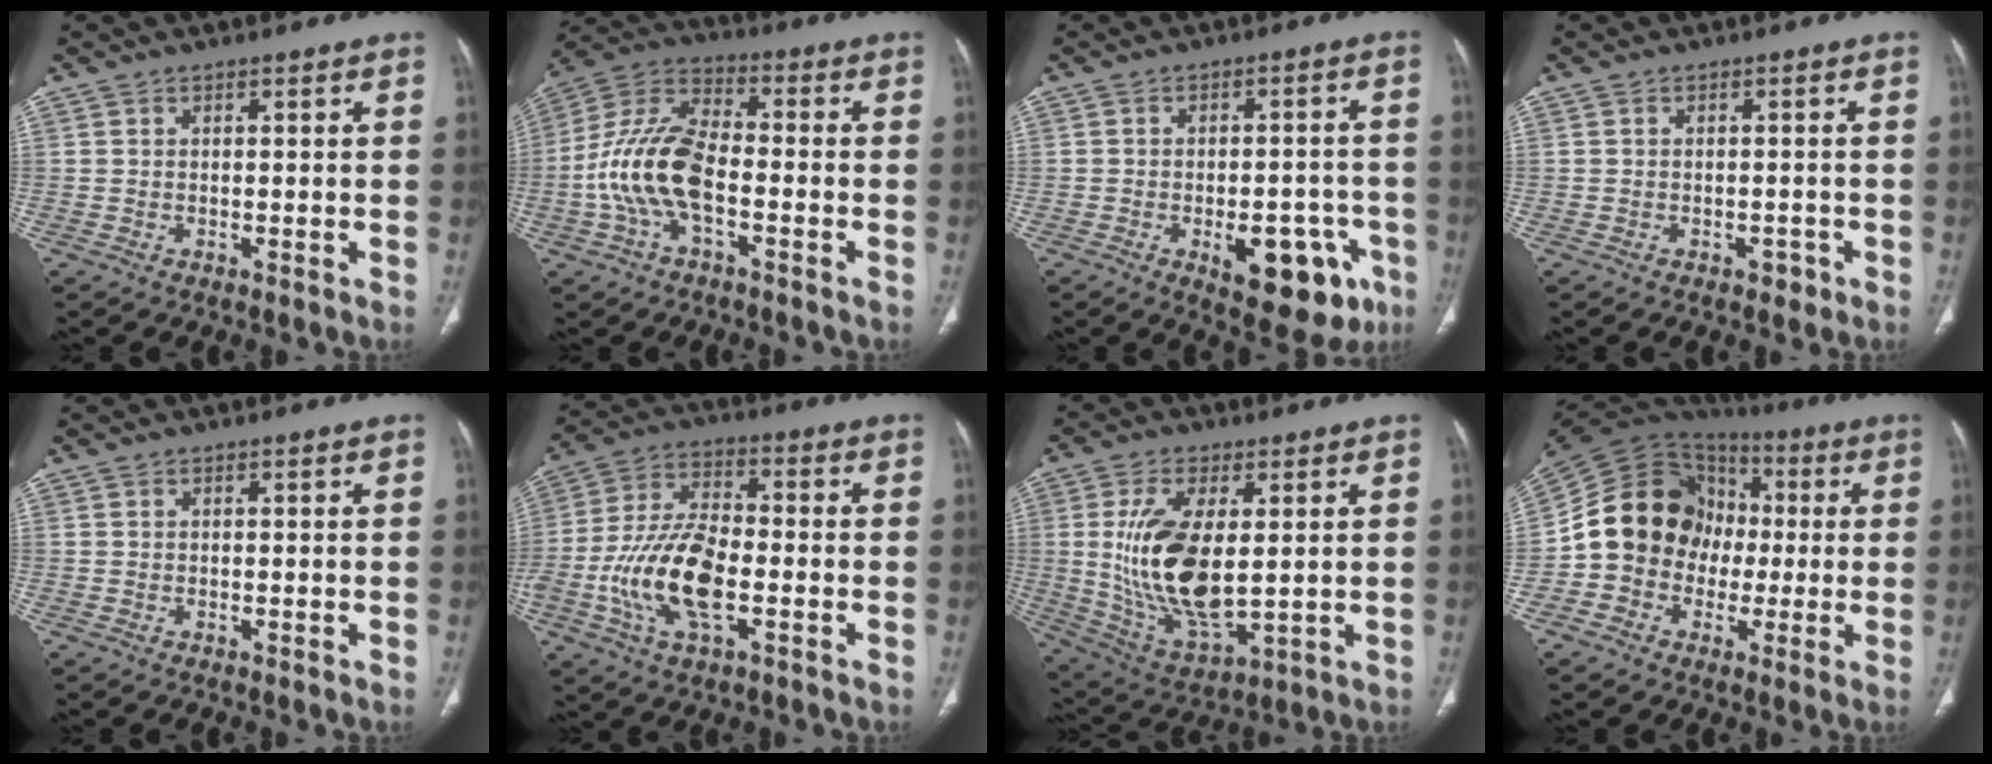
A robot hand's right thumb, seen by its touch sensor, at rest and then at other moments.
{"total": 14.2, "force": [-3.4, 7.2, 11.8], "torque": [-0.248, 0.039, -0.069]}
{"total": 14.7, "force": [-6.4, 7.1, 11.2], "torque": [-0.109, 0.025, -0.071]}
{"total": 1.7, "force": [-1.0, 1.2, 0.8], "torque": [-0.004, 0.005, -0.011]}
{"total": 0.0}
{"total": 15.5, "force": [-4.2, 7.4, 12.9], "torque": [-0.264, 0.024, -0.080]}
{"total": 17.0, "force": [1.5, 8.0, 14.9], "torque": [-0.289, -0.022, 0.045]}
{"total": 17.1, "force": [-1.4, 14.8, 8.4], "torque": [-0.121, 0.040, -0.032]}